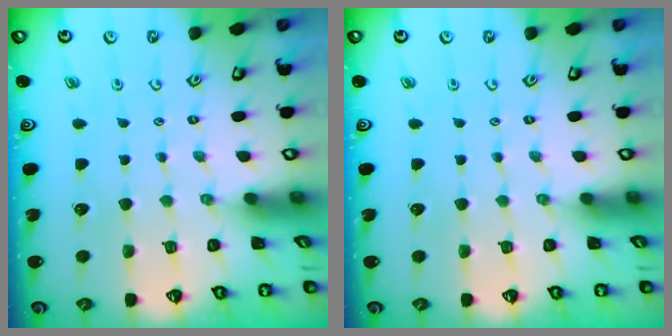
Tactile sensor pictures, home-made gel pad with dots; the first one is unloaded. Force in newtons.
{"total": 0.0}